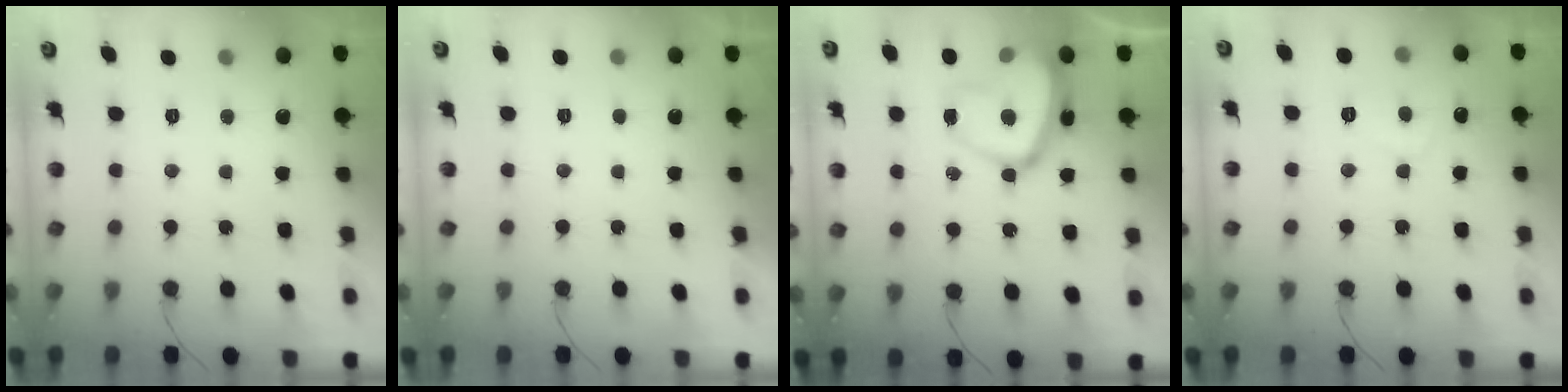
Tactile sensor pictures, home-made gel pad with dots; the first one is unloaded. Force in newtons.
{"total": 2.2, "press": 2.2, "slide": 0.4}
{"total": 14.8, "press": 14.8, "slide": 1.2}
{"total": 5.1, "press": 5.1, "slide": 0.5}